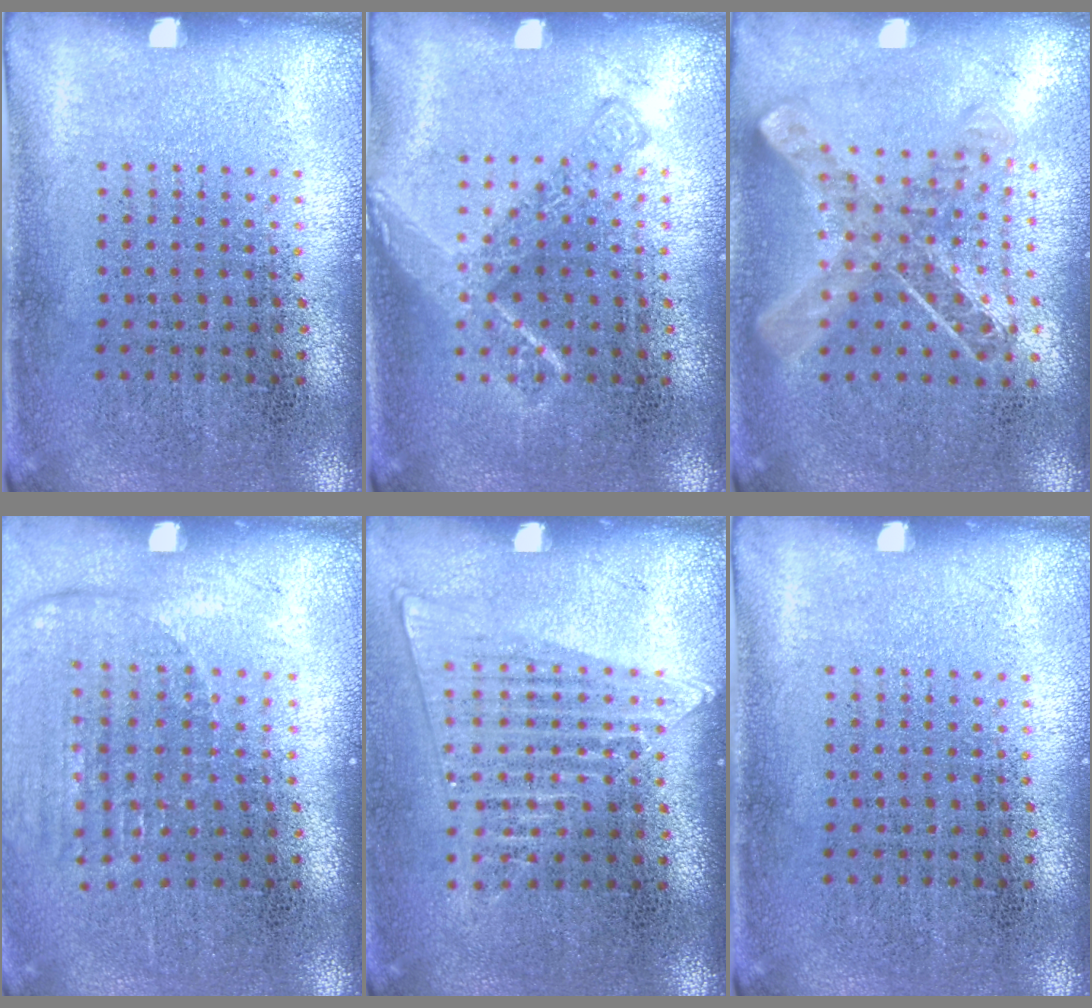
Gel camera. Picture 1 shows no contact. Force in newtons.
{"total": 1.3, "press": 1.3, "slide": 0.2}
{"total": 1.0, "press": 1.0, "slide": 0.1}
{"total": 1.4, "press": 1.2, "slide": 0.6}
{"total": 1.4, "press": 1.2, "slide": 0.5}
{"total": 0.0}